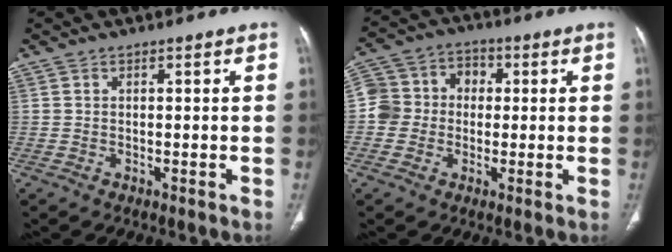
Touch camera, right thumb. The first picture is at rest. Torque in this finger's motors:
{"motor_torque": [0.87, 0.78, 0.53, 0.29, 0.04]}